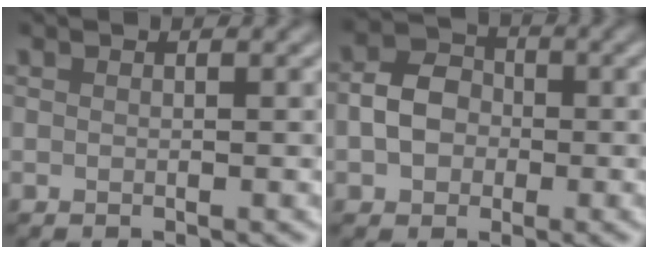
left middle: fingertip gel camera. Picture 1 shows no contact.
{"total": 3.7, "force": [-0.7, 3.0, 2.1], "torque": [-0.032, 0.006, -0.017]}